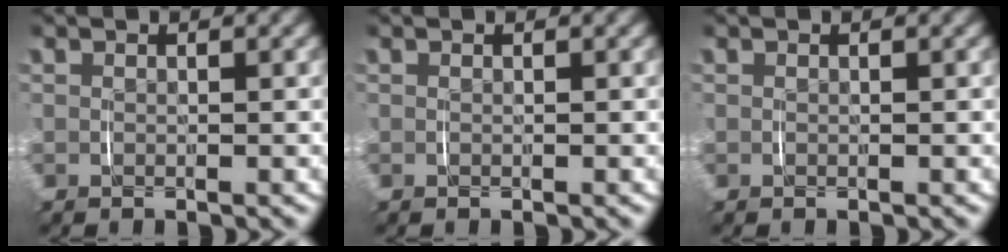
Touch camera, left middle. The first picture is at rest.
{"total": 0.0}
{"total": 0.0}